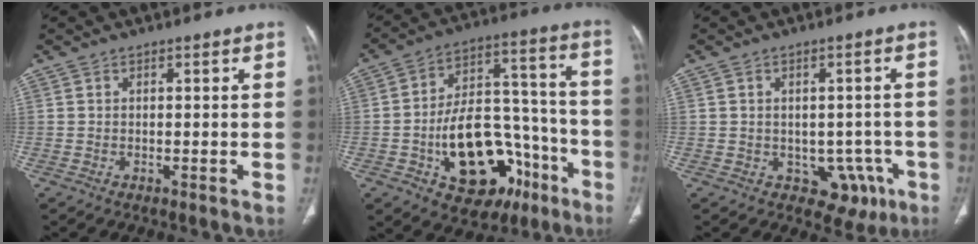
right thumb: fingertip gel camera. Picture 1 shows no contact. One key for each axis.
{"total": 23.1, "fx": -9.1, "fy": 14.2, "fz": 15.8, "tx": -0.215, "ty": 0.073, "tz": -0.121}
{"total": 7.2, "fx": -2.5, "fy": 5.6, "fz": 3.7, "tx": -0.008, "ty": 0.016, "tz": -0.019}